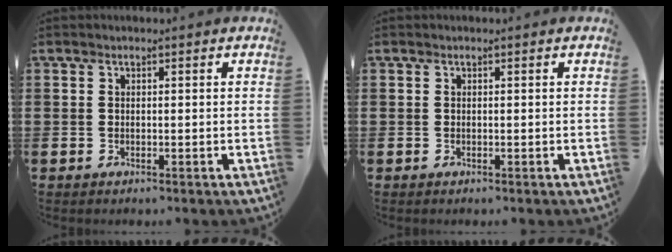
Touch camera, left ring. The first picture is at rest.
{"total": 0.0}